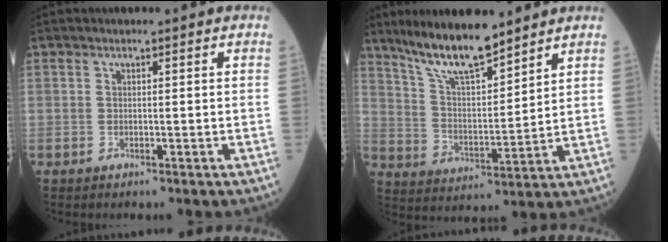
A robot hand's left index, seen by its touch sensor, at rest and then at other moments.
{"total": 11.6, "force": [9.7, 1.8, 6.1], "torque": [-0.117, -0.005, 0.183]}